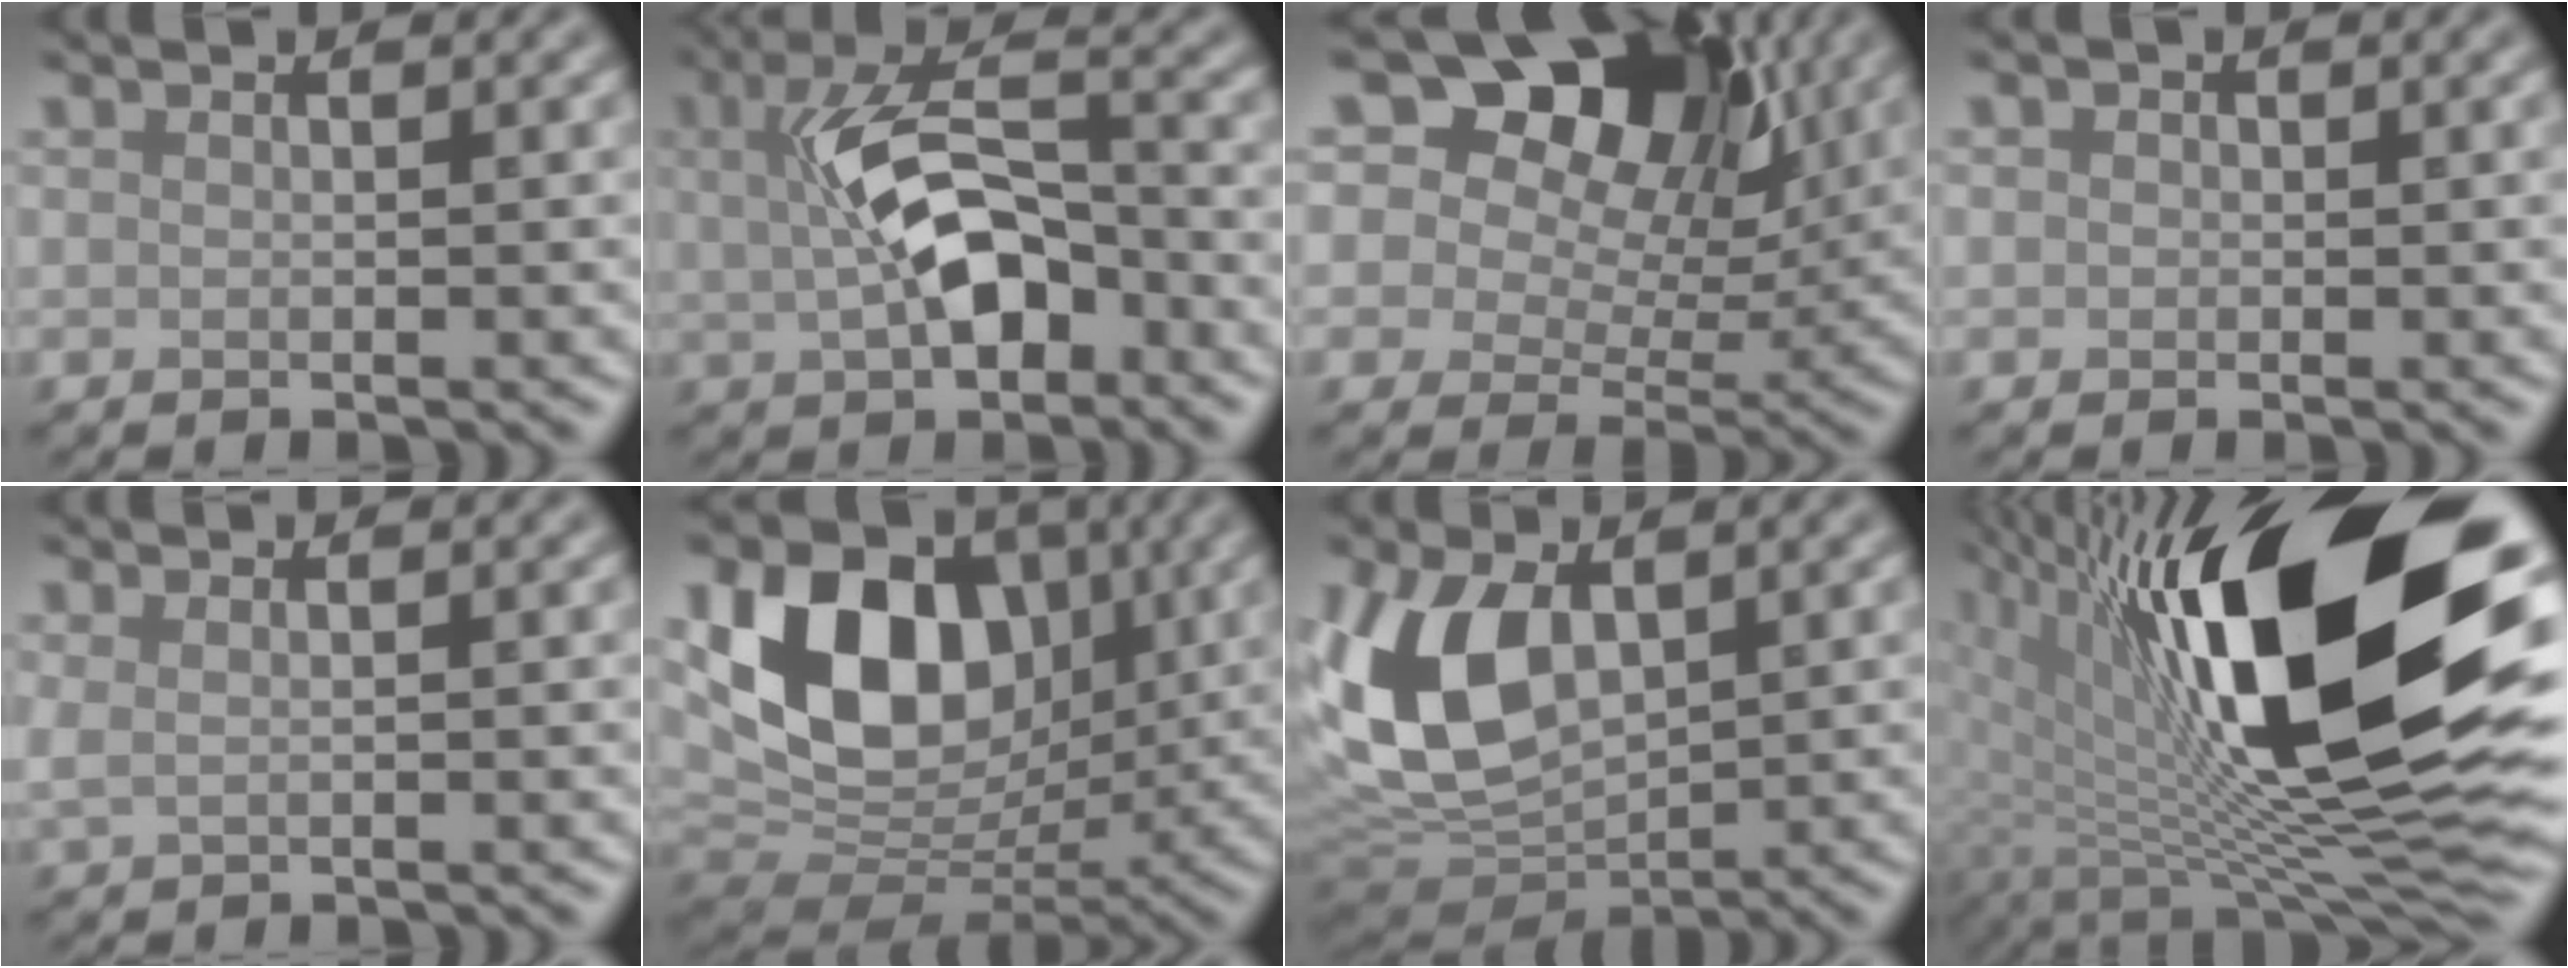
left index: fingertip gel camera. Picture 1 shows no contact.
{"total": 7.4, "force": [0.0, 3.7, 6.5], "torque": [-0.124, 0.006, -0.003]}
{"total": 17.3, "force": [10.2, 10.0, 9.8], "torque": [-0.154, 0.068, 0.137]}
{"total": 0.7, "force": [0.1, 0.7, 0.1], "torque": [0.002, -0.003, -0.002]}
{"total": 1.1, "force": [0.6, 0.5, 0.8], "torque": [-0.016, -0.001, 0.009]}
{"total": 12.0, "force": [3.0, 8.7, 7.7], "torque": [-0.129, -0.007, 0.047]}
{"total": 10.0, "force": [1.9, 6.1, 7.6], "torque": [-0.185, -0.003, 0.033]}
{"total": 19.5, "force": [4.0, 8.0, 17.4], "torque": [-0.272, -0.009, 0.073]}